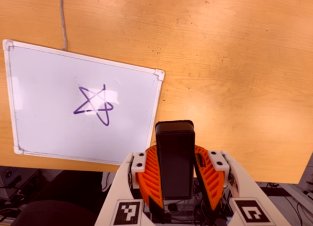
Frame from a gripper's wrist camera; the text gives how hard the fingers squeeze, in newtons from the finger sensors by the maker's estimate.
{"total": 8.7, "left": 8.0, "right": 9.4}